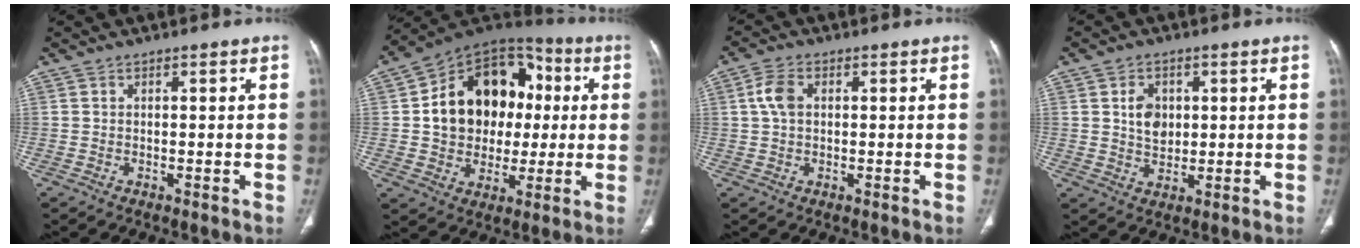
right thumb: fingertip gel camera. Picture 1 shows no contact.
{"total": 20.3, "force": [1.9, 15.7, 12.8], "torque": [-0.163, 0.030, 0.033]}
{"total": 4.3, "force": [0.8, 2.8, 3.2], "torque": [-0.071, 0.009, 0.014]}
{"total": 5.5, "force": [1.2, 4.1, 3.4], "torque": [-0.039, -0.008, 0.024]}